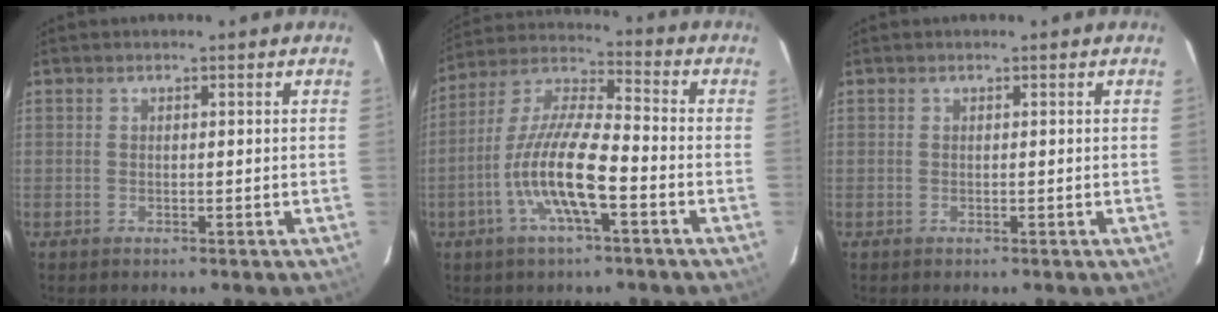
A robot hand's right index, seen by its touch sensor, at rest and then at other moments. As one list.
[{"total": 13.2, "force": [-4.9, 2.8, 11.9], "torque": [-0.243, -0.001, -0.097]}, {"total": 0.0}]